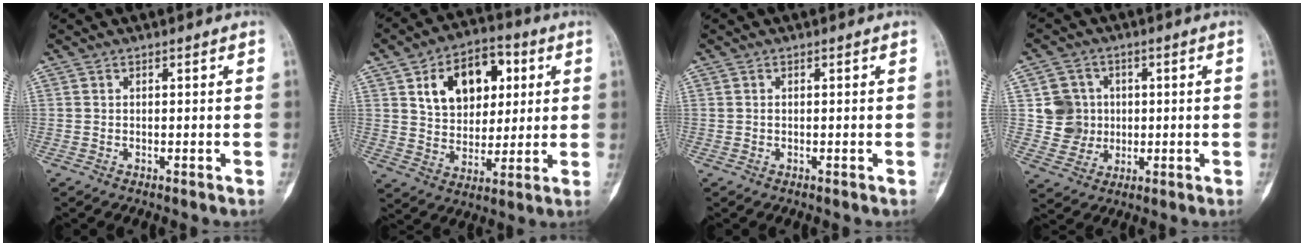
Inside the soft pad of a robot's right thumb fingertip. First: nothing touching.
{"total": 15.5, "force": [5.1, 10.3, 10.4], "torque": [-0.120, -0.004, 0.084]}
{"total": 0.0}
{"total": 7.6, "force": [1.0, 7.4, 1.3], "torque": [0.018, 0.007, 0.020]}